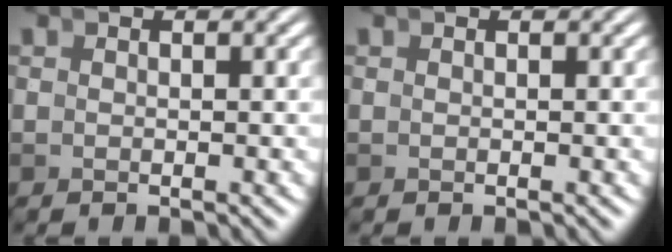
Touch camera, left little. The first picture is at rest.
{"total": 0.0}